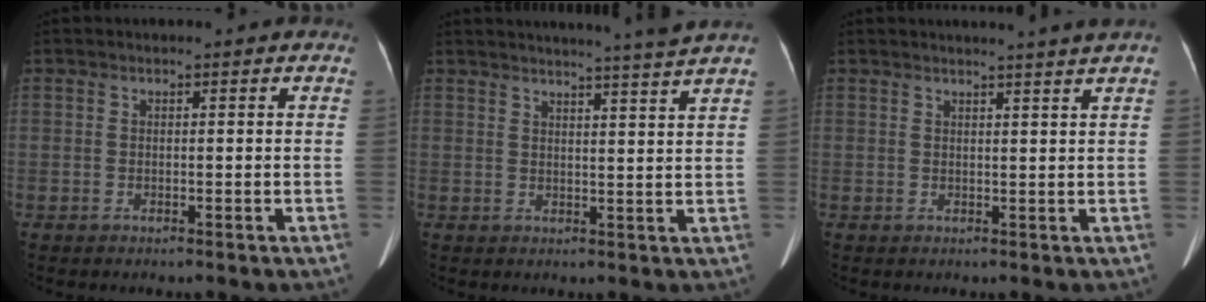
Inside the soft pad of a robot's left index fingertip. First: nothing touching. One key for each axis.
{"total": 8.7, "fx": 7.8, "fy": -2.3, "fz": 2.8, "tx": -0.036, "ty": -0.024, "tz": 0.091}
{"total": 4.0, "fx": 3.5, "fy": -1.1, "fz": 1.6, "tx": -0.020, "ty": 0.001, "tz": 0.036}